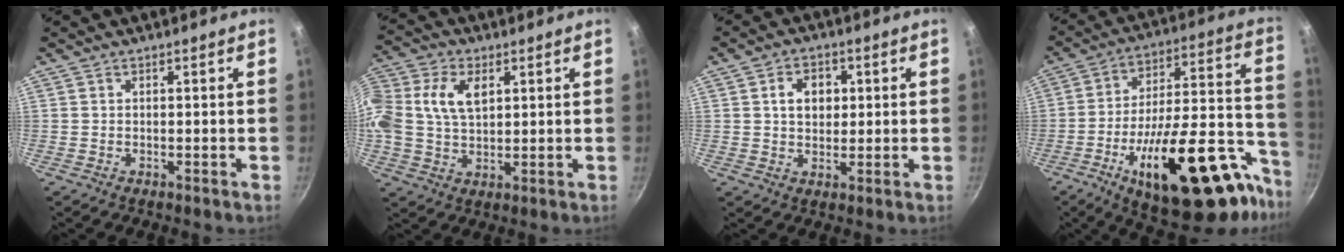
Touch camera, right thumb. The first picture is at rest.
{"total": 15.3, "force": [3.9, 10.5, 10.4], "torque": [-0.233, 0.029, 0.065]}
{"total": 6.0, "force": [1.3, 4.6, 3.7], "torque": [-0.039, 0.004, 0.019]}
{"total": 31.5, "force": [-15.6, 12.5, 24.4], "torque": [-0.311, 0.085, -0.227]}